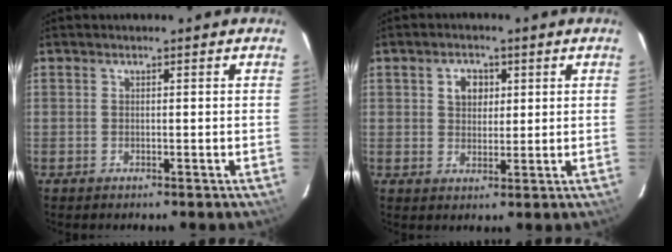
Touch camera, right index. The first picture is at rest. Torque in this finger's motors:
{"motor_torque": [0.05, 0.10, 0.08, 0.05]}